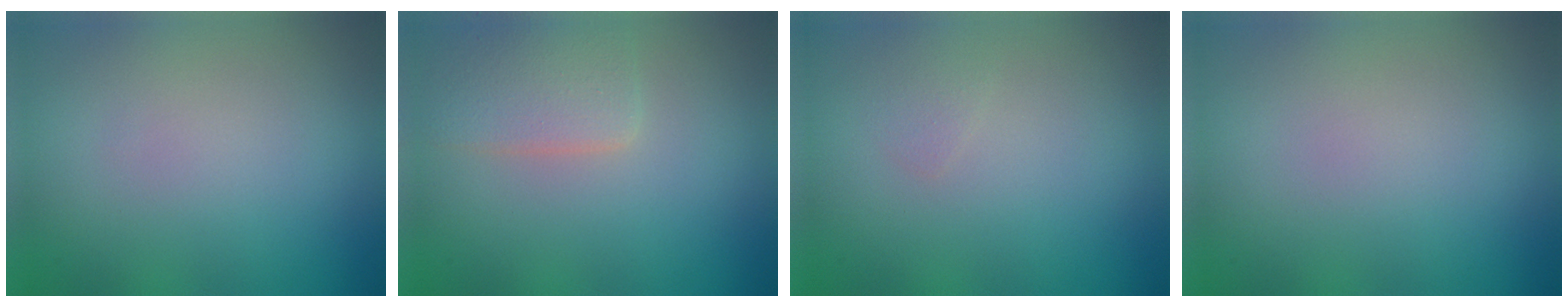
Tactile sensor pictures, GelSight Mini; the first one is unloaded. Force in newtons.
{"total": 3.2, "press": 3.2, "slide": 0.1}
{"total": 0.6, "press": 0.6, "slide": 0.0}
{"total": 0.0}